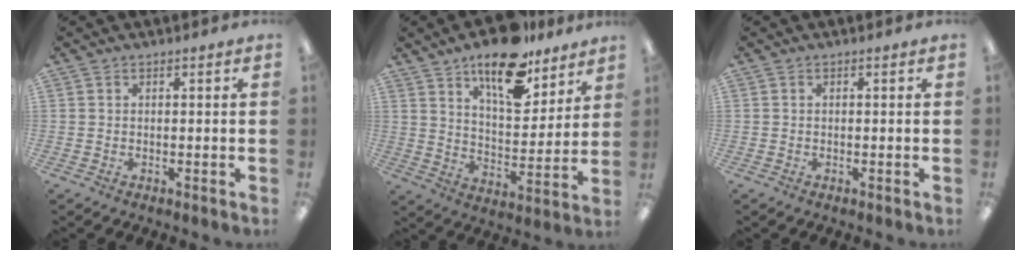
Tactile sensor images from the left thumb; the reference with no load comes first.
{"total": 16.4, "force": [12.2, 6.7, 8.7], "torque": [-0.133, -0.072, 0.211]}
{"total": 0.0}